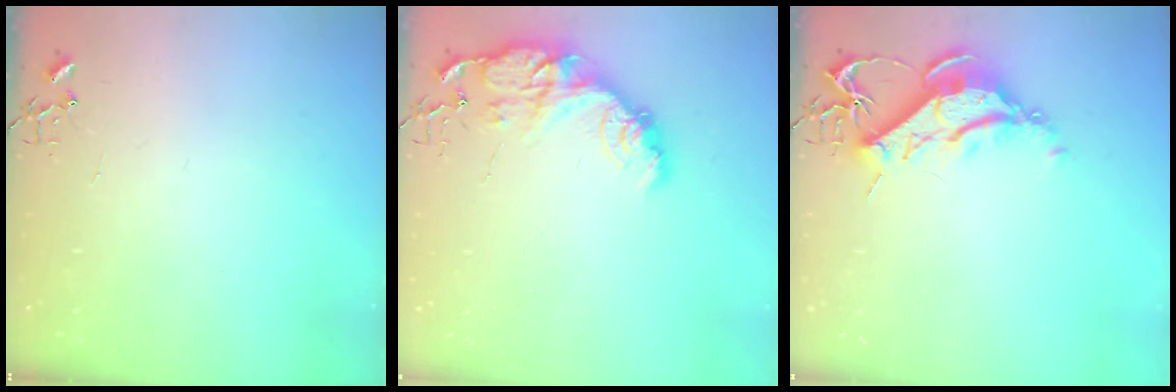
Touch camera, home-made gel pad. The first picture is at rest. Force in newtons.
{"total": 14.8, "press": 14.8, "slide": 1.1}
{"total": 12.1, "press": 12.0, "slide": 1.3}